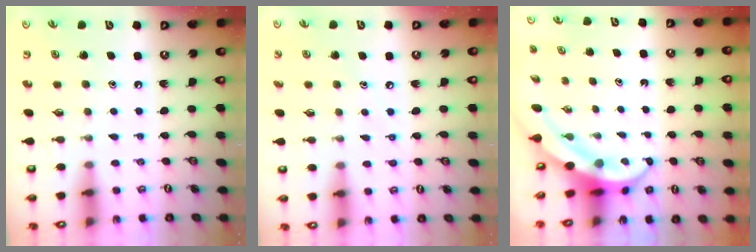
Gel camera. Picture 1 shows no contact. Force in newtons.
{"total": 4.3, "press": 4.2, "slide": 0.4}
{"total": 4.8, "press": 4.8, "slide": 0.5}